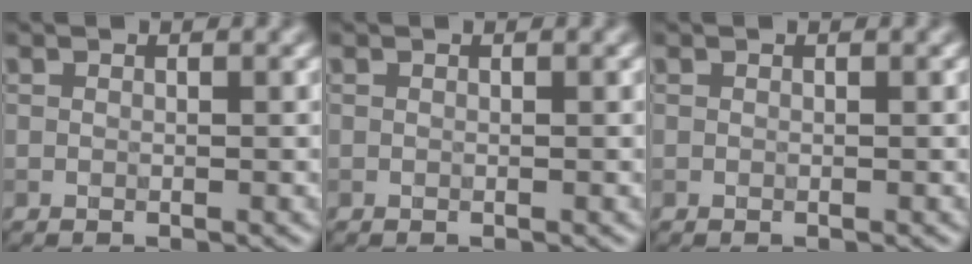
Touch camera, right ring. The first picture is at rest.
{"total": 0.0}
{"total": 0.0}